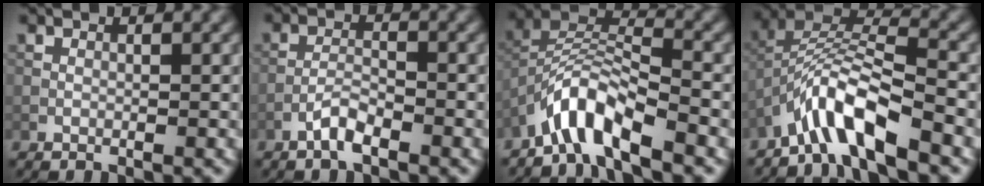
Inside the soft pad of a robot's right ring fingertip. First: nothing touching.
{"total": 2.2, "force": [-1.6, 0.5, 1.4], "torque": [-0.029, 0.007, -0.035]}
{"total": 5.9, "force": [-4.3, 1.4, 3.8], "torque": [-0.069, 0.009, -0.089]}
{"total": 6.7, "force": [-4.3, 1.6, 4.8], "torque": [-0.090, 0.010, -0.089]}